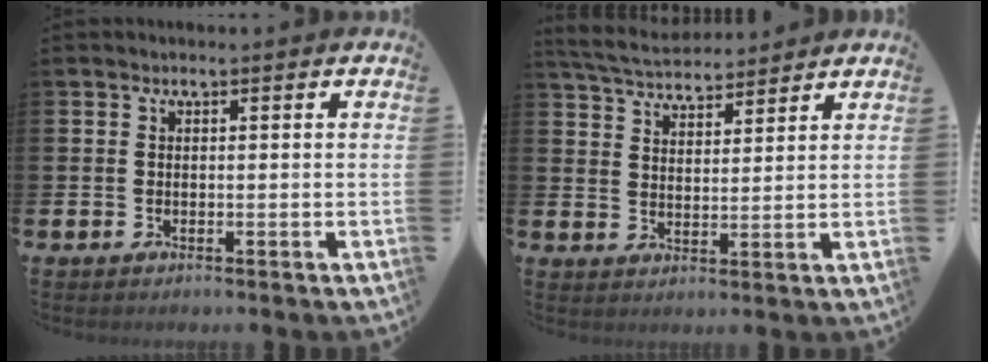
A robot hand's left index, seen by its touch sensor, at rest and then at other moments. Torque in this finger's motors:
{"motor_torque": [0.67, -1.02, 0.15, 0.09]}